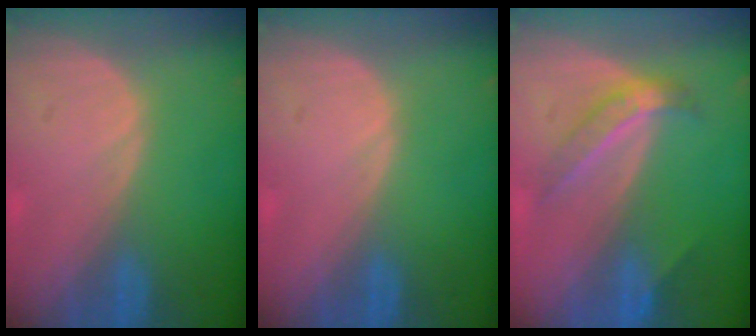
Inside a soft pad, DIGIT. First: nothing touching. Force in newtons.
{"total": 0.0}
{"total": 4.5, "press": 4.3, "slide": 1.2}